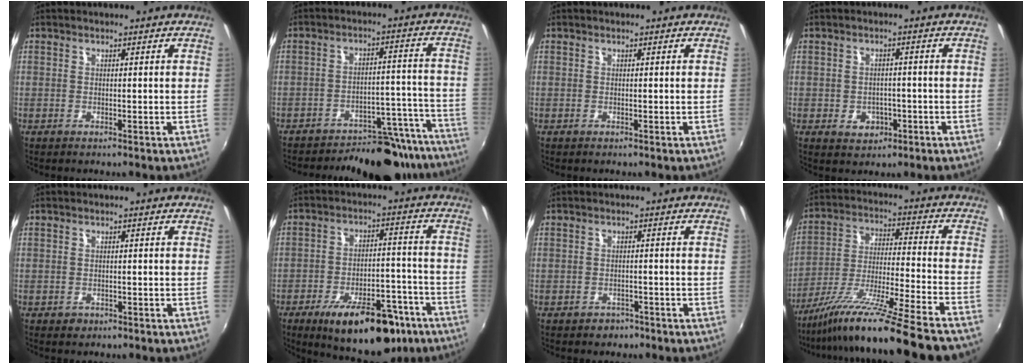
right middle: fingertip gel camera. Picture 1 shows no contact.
{"total": 18.4, "force": [-16.6, 5.8, 5.4], "torque": [-0.055, 0.041, -0.195]}
{"total": 0.0}
{"total": 4.6, "force": [-1.8, 3.8, 1.9], "torque": [-0.042, 0.001, -0.018]}
{"total": 1.0, "force": [-0.6, 0.8, 0.1], "torque": [-0.003, -0.003, -0.007]}
{"total": 18.0, "force": [-11.6, 7.6, 11.6], "torque": [-0.179, 0.001, -0.154]}
{"total": 2.5, "force": [-1.8, 1.7, 0.3], "torque": [-0.012, -0.001, -0.025]}
{"total": 22.8, "force": [-19.0, -2.7, 12.4], "torque": [-0.200, -0.070, -0.311]}